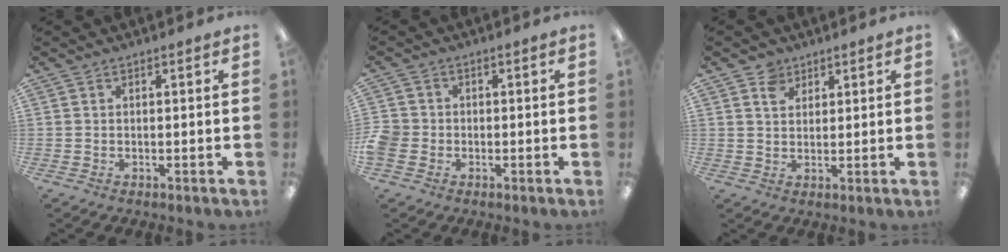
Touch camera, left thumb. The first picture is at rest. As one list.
[{"total": 4.0, "force": [-1.1, 3.6, 1.5], "torque": [-0.038, 0.005, -0.022]}, {"total": 4.1, "force": [2.8, 2.9, 1.1], "torque": [-0.015, -0.005, 0.051]}]